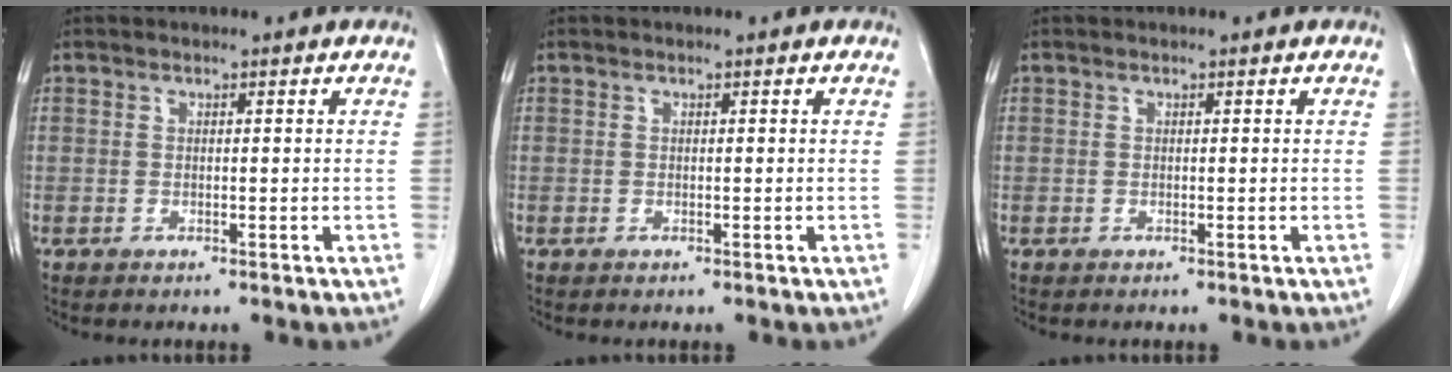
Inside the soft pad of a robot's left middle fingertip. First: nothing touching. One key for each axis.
{"total": 0.0}
{"total": 0.0}